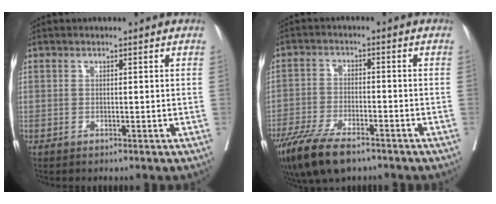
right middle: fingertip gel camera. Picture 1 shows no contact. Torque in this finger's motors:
{"motor_torque": [1.11, -1.03, 0.18, 0.06]}